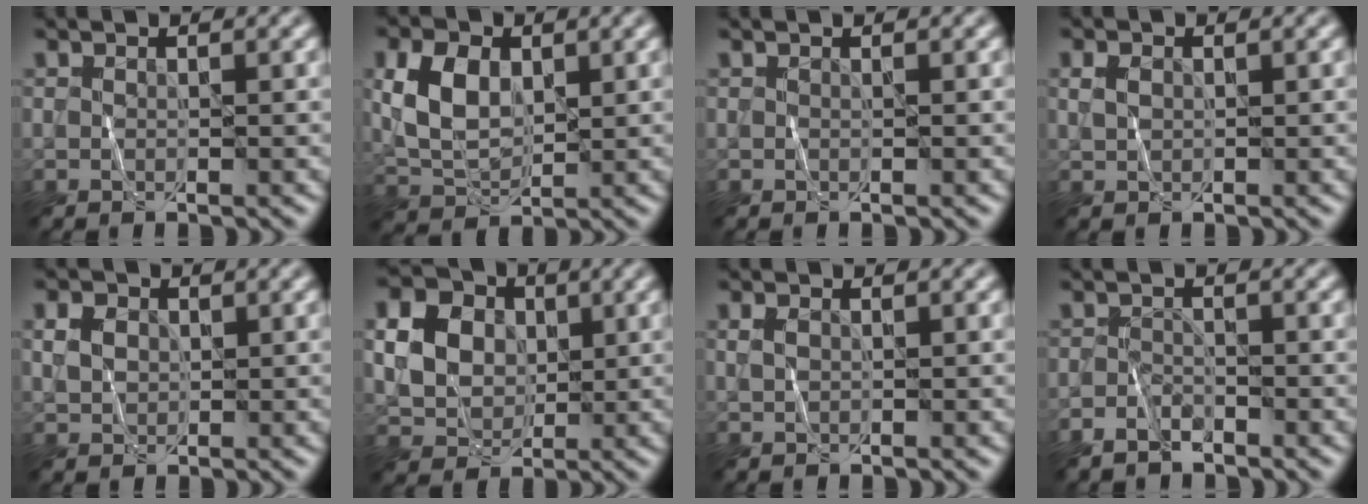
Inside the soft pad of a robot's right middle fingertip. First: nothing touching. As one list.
[{"total": 5.2, "force": [0.9, 3.5, 3.8], "torque": [-0.086, 0.005, 0.018]}, {"total": 0.0}, {"total": 1.3, "force": [0.2, 1.0, 0.8], "torque": [-0.020, 0.005, 0.006]}, {"total": 2.2, "force": [0.3, 1.8, 1.2], "torque": [-0.027, 0.002, 0.005]}, {"total": 8.4, "force": [1.7, 7.0, 4.3], "torque": [-0.093, 0.021, 0.029]}, {"total": 1.0, "force": [0.1, 0.8, 0.7], "torque": [-0.017, 0.006, 0.002]}, {"total": 2.0, "force": [-1.7, 0.8, 0.6], "torque": [-0.012, 0.004, -0.036]}]